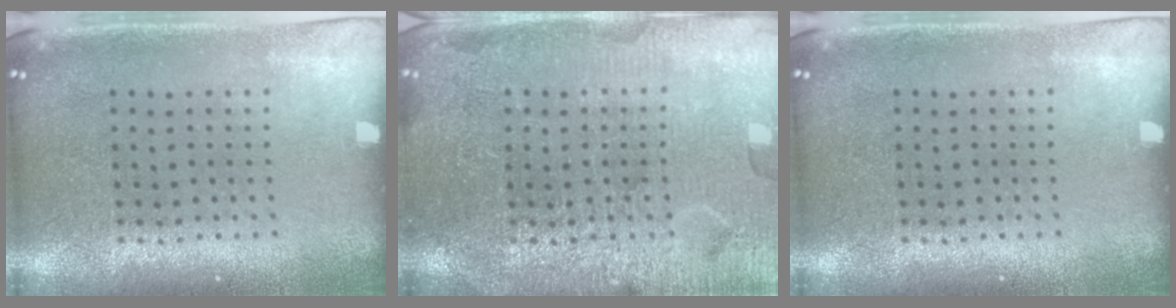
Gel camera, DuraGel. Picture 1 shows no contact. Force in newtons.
{"total": 4.0, "press": 3.9, "slide": 0.5}
{"total": 0.0}